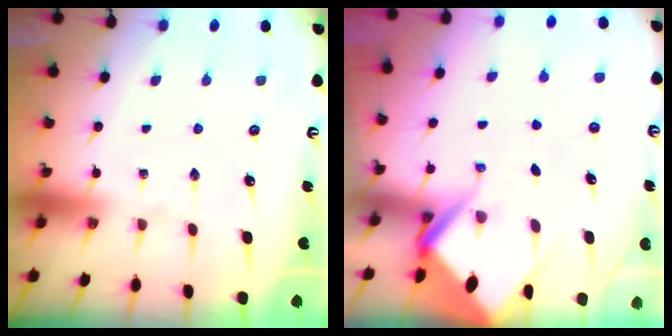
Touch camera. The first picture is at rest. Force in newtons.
{"total": 6.0, "press": 6.0, "slide": 0.7}